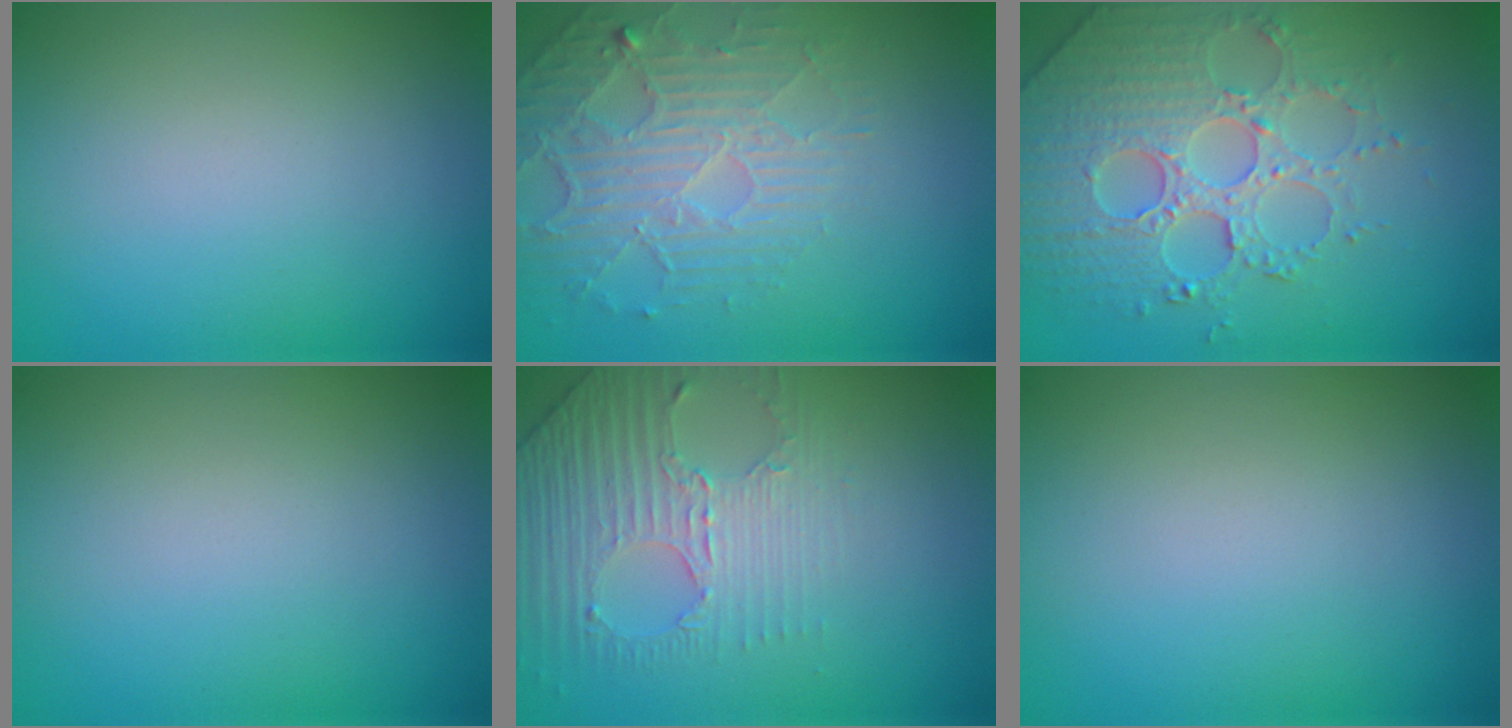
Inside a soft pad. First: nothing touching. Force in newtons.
{"total": 4.7, "press": 3.5, "slide": 3.1}
{"total": 5.4, "press": 5.1, "slide": 1.9}
{"total": 0.0}
{"total": 4.4, "press": 3.1, "slide": 3.0}
{"total": 0.0}